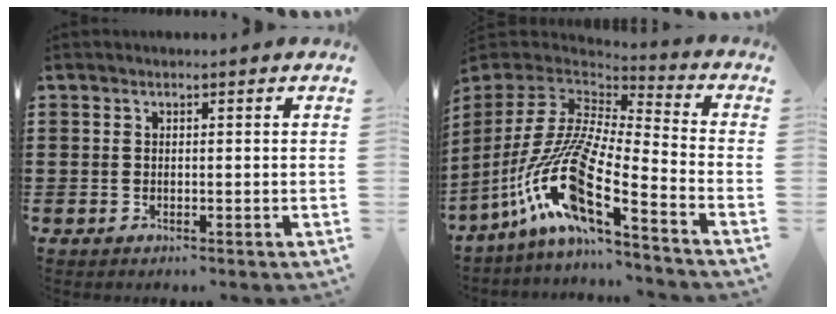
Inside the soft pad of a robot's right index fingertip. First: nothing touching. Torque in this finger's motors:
{"motor_torque": [2.14, 0.00, 1.05, 0.21]}